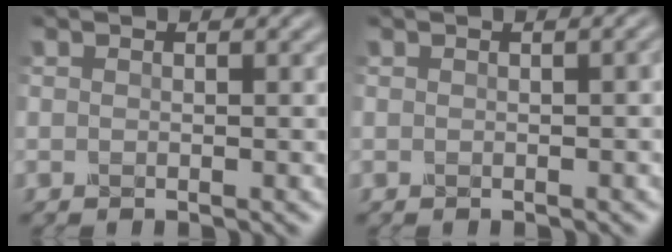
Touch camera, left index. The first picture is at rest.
{"total": 1.8, "force": [-0.4, 1.0, 1.5], "torque": [0.001, 0.012, -0.014]}